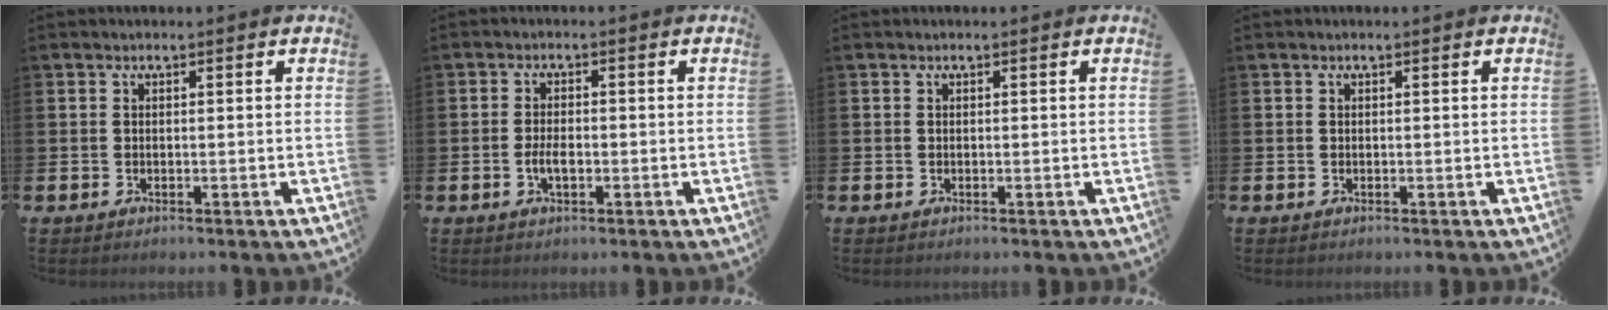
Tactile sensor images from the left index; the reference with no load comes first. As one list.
[{"total": 2.6, "force": [-0.6, 1.2, 2.2], "torque": [-0.041, 0.001, -0.012]}, {"total": 0.0}, {"total": 0.0}]